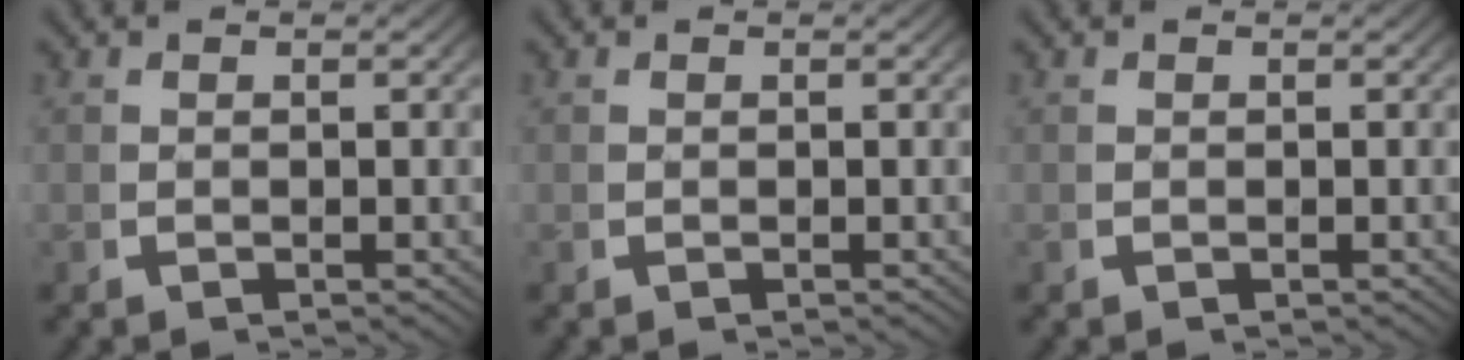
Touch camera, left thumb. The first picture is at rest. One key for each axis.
{"total": 0.0}
{"total": 0.0}